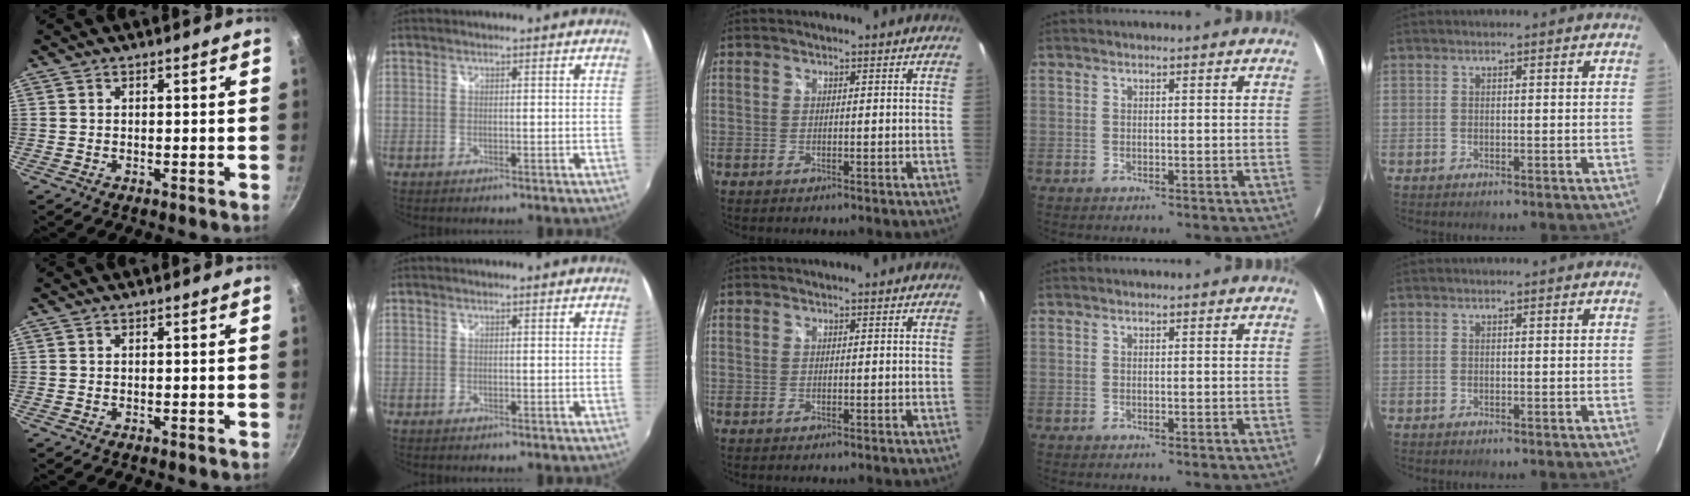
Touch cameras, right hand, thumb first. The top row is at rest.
{}